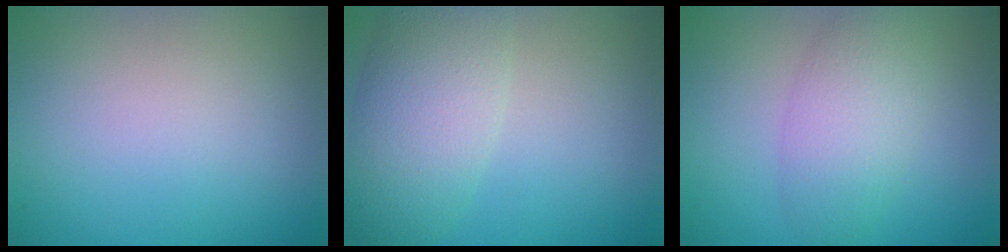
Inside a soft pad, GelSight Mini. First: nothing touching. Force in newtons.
{"total": 6.4, "press": 6.4, "slide": 0.3}
{"total": 4.2, "press": 4.2, "slide": 0.0}